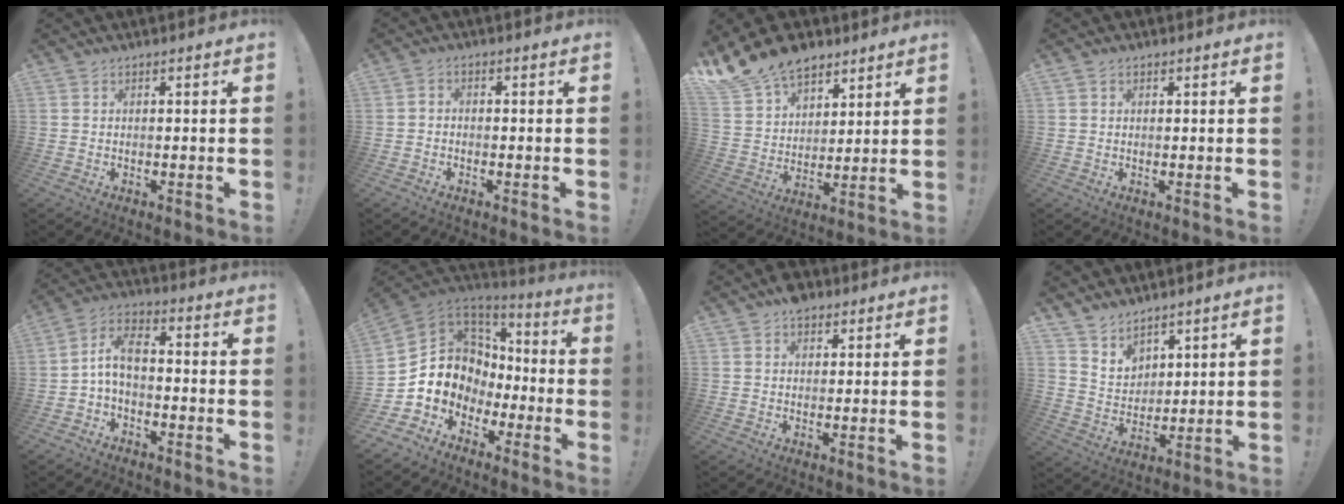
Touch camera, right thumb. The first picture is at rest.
{"total": 1.7, "force": [-1.4, 0.7, 0.7], "torque": [-0.014, 0.010, -0.024]}
{"total": 15.6, "force": [11.9, 8.7, 5.2], "torque": [-0.111, -0.076, 0.227]}
{"total": 0.9, "force": [0.5, 0.7, 0.2], "torque": [-0.003, 0.001, 0.009]}
{"total": 7.2, "force": [-1.2, 4.2, 5.8], "torque": [-0.113, 0.005, -0.019]}
{"total": 8.8, "force": [-1.0, 8.2, 3.0], "torque": [-0.054, -0.015, -0.003]}
{"total": 4.7, "force": [3.0, 3.2, 1.7], "torque": [-0.023, -0.009, 0.055]}
{"total": 7.3, "force": [6.2, 3.9, 0.3], "torque": [-0.021, -0.060, 0.123]}